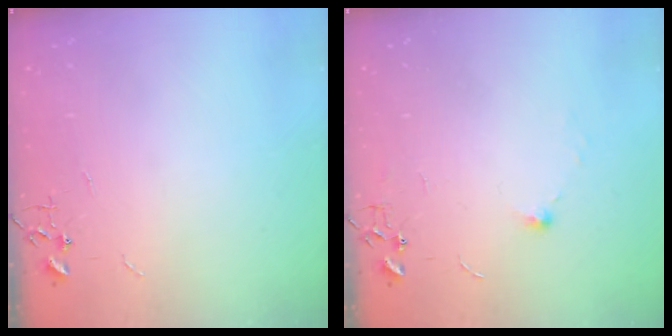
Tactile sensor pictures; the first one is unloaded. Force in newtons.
{"total": 5.5, "press": 5.5, "slide": 0.8}